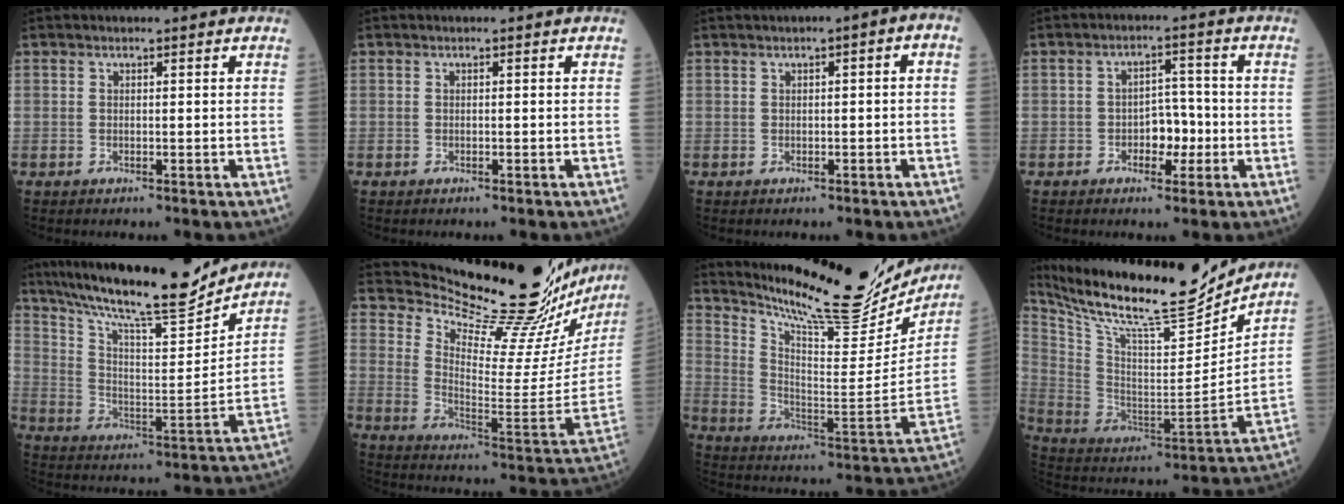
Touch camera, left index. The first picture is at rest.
{"total": 0.0}
{"total": 2.7, "force": [0.1, 0.5, 2.7], "torque": [-0.031, 0.011, -0.002]}
{"total": 4.4, "force": [-1.6, 2.6, 3.2], "torque": [-0.042, 0.008, -0.028]}
{"total": 20.3, "force": [18.1, 1.3, 9.1], "torque": [-0.169, -0.018, 0.288]}
{"total": 25.7, "force": [23.7, 1.0, 9.9], "torque": [-0.160, -0.127, 0.320]}
{"total": 23.2, "force": [21.0, 3.9, 9.0], "torque": [-0.156, -0.055, 0.302]}
{"total": 24.3, "force": [21.9, 3.1, 10.1], "torque": [-0.209, -0.046, 0.352]}